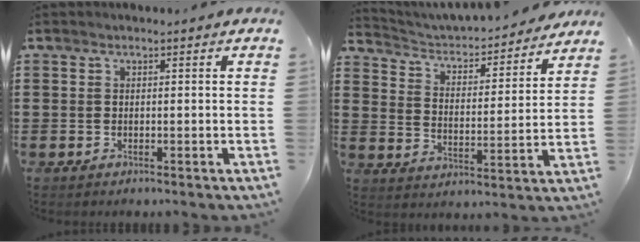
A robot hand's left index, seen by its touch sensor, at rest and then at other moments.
{"total": 3.2, "force": [3.0, 0.8, 0.8], "torque": [-0.035, -0.026, 0.042]}